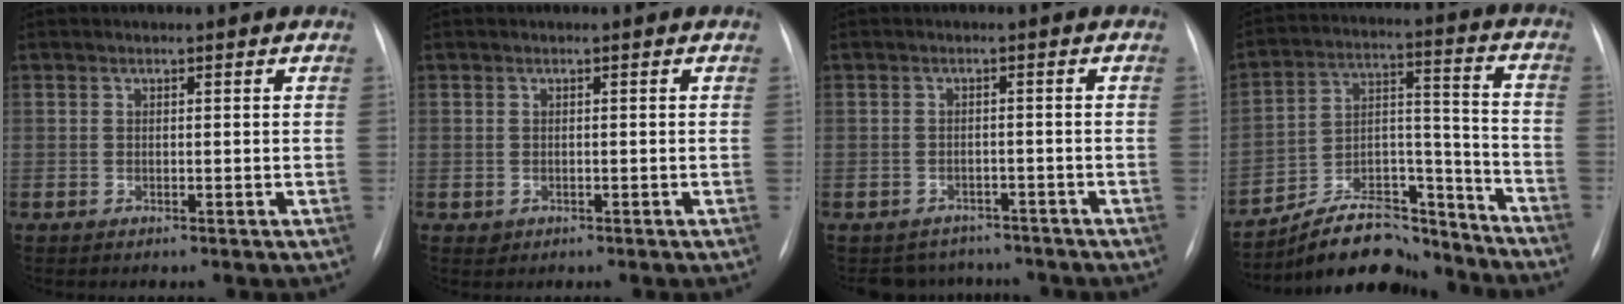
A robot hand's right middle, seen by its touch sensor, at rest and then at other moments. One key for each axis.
{"total": 0.7, "fx": -0.2, "fy": 0.7, "fz": 0.1, "tx": -0.002, "ty": 0.003, "tz": 0.000}
{"total": 5.5, "fx": -4.9, "fy": 2.6, "fz": -0.4, "tx": 0.010, "ty": 0.015, "tz": -0.061}
{"total": 16.1, "fx": -14.9, "fy": 4.8, "fz": 3.8, "tx": -0.049, "ty": 0.056, "tz": -0.240}